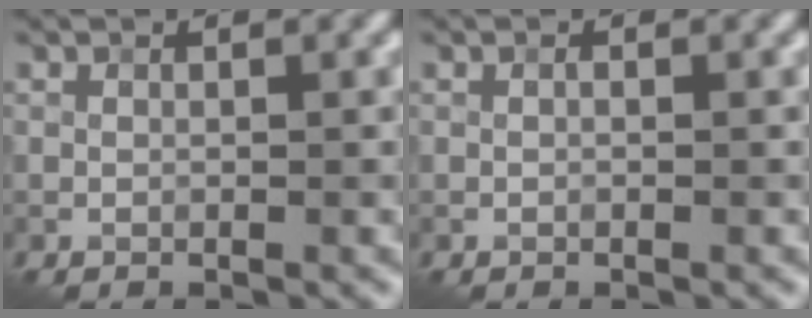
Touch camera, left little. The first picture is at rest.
{"total": 0.0}